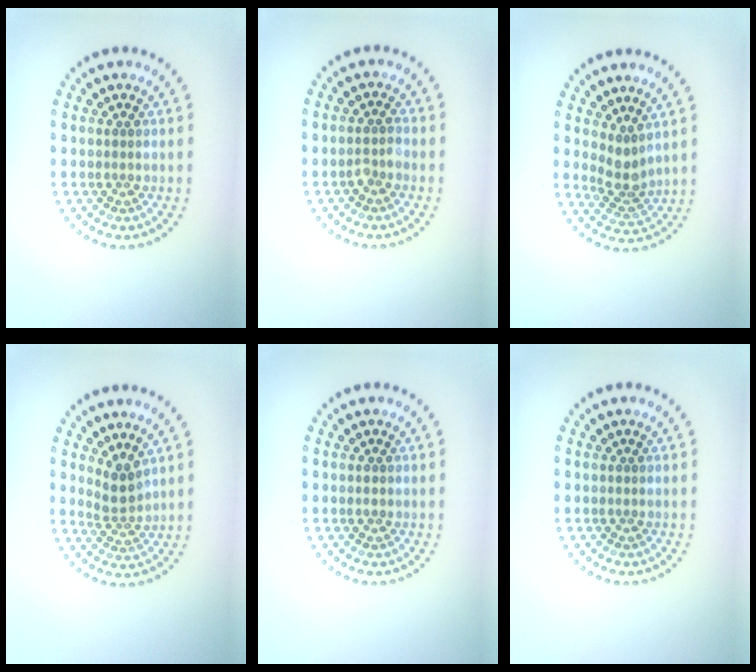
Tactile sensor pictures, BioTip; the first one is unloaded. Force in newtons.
{"total": 1.2, "press": 1.1, "slide": 0.4}
{"total": 2.5, "press": 1.9, "slide": 1.7}
{"total": 2.3, "press": 1.7, "slide": 1.6}
{"total": 0.7, "press": 0.7, "slide": 0.2}
{"total": 0.0}